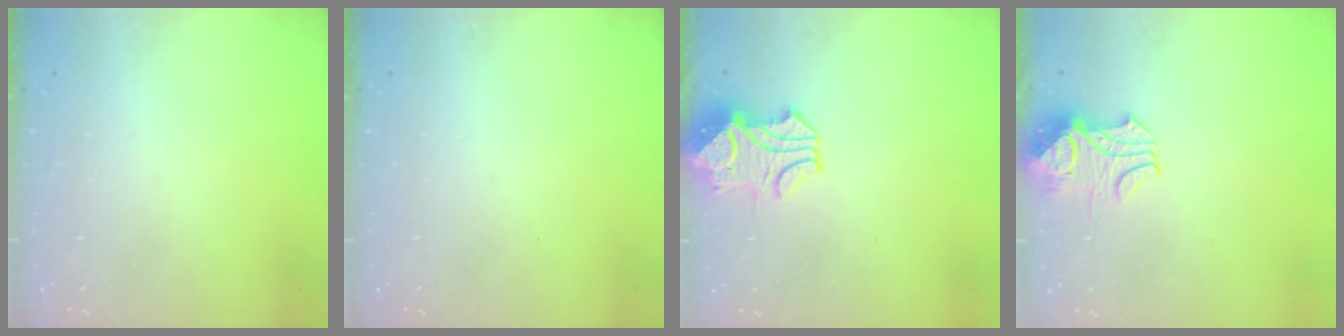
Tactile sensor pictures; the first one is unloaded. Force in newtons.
{"total": 0.0}
{"total": 1.6, "press": 1.4, "slide": 0.9}
{"total": 2.5, "press": 2.4, "slide": 0.8}